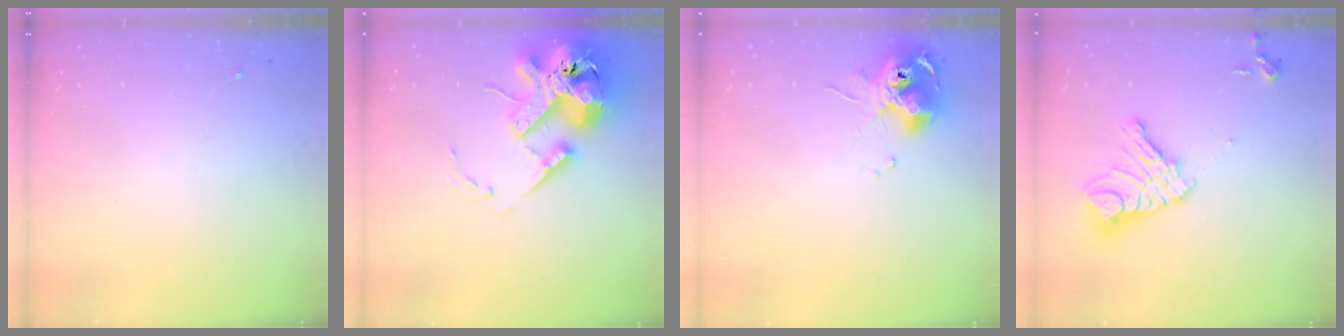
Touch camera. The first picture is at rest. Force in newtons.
{"total": 18.6, "press": 18.4, "slide": 3.2}
{"total": 12.2, "press": 12.1, "slide": 1.3}
{"total": 15.7, "press": 15.6, "slide": 1.8}